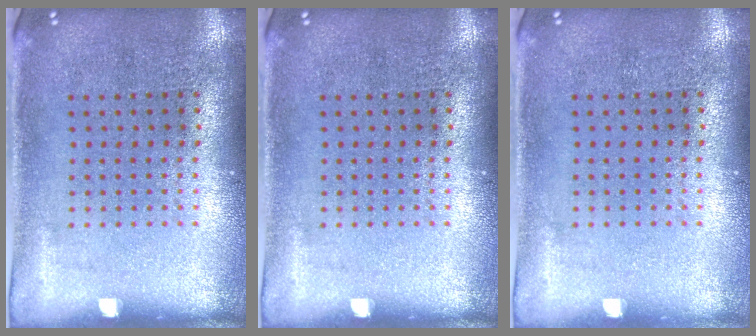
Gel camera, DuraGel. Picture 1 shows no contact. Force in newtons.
{"total": 0.0}
{"total": 0.0}